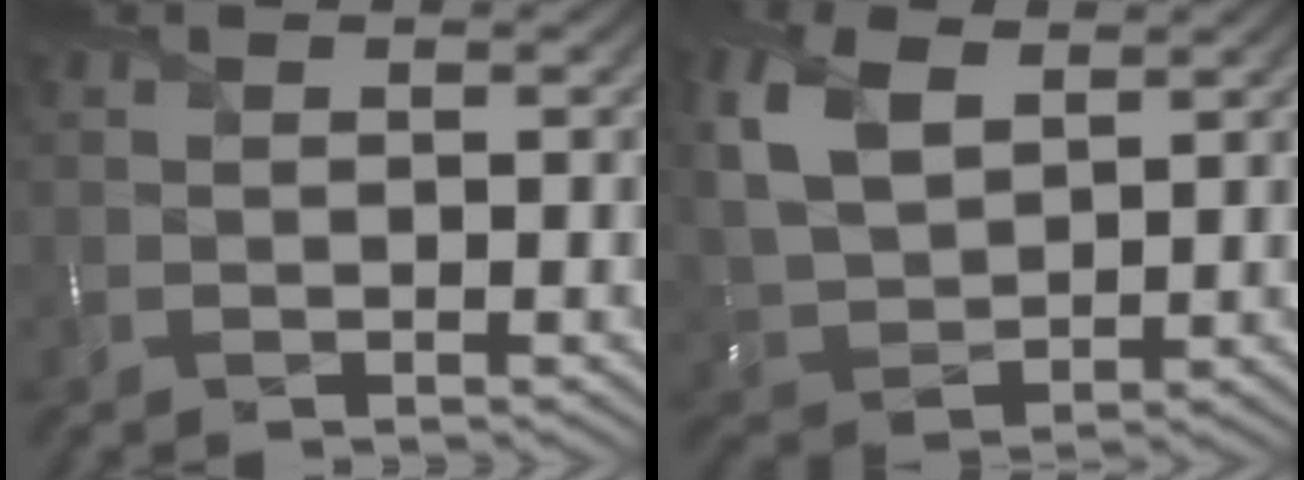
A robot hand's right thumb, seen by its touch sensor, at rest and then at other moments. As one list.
[{"total": 9.4, "force": [4.0, 5.6, 6.5], "torque": [-0.194, 0.014, 0.084]}]